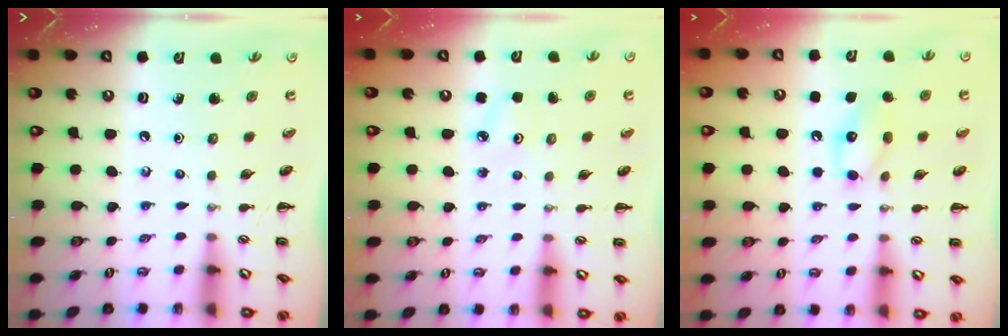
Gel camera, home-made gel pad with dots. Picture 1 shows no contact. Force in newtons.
{"total": 2.7, "press": 2.5, "slide": 0.8}
{"total": 10.2, "press": 10.2, "slide": 0.9}